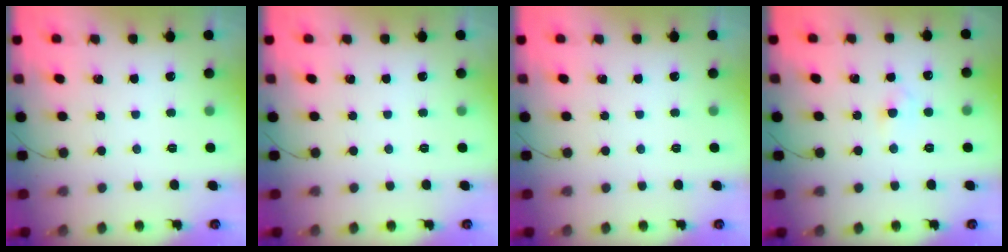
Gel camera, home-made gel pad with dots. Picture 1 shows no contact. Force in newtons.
{"total": 0.0}
{"total": 0.0}
{"total": 2.1, "press": 1.9, "slide": 0.9}